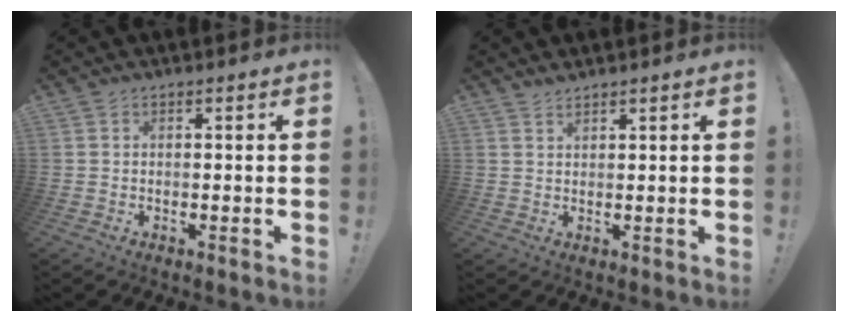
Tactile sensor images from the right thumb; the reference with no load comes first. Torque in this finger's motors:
{"motor_torque": [0.37, 0.19, 0.03, 0.16, -0.02]}